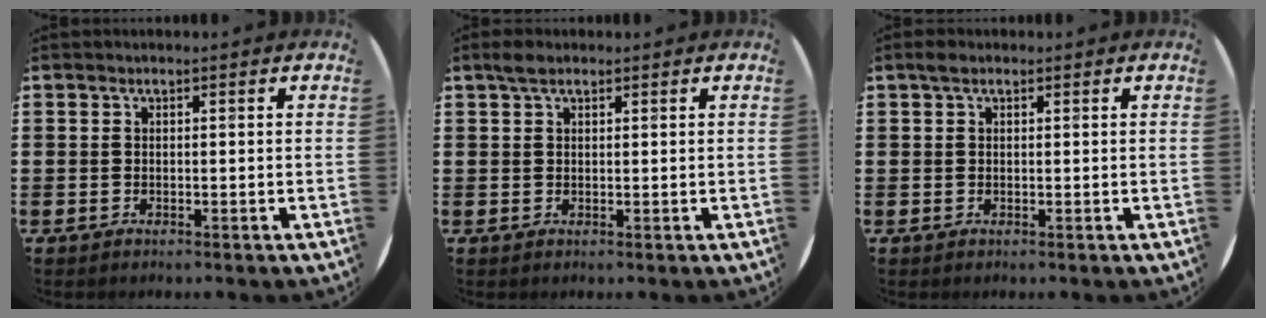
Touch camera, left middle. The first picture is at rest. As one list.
[{"total": 1.8, "force": [1.3, 0.8, 0.9], "torque": [-0.011, 0.003, 0.021]}, {"total": 1.0, "force": [0.6, 0.6, 0.6], "torque": [-0.004, 0.003, 0.009]}]